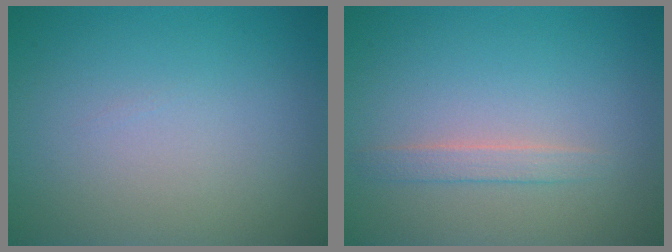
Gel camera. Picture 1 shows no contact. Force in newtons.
{"total": 1.3, "press": 1.3, "slide": 0.1}